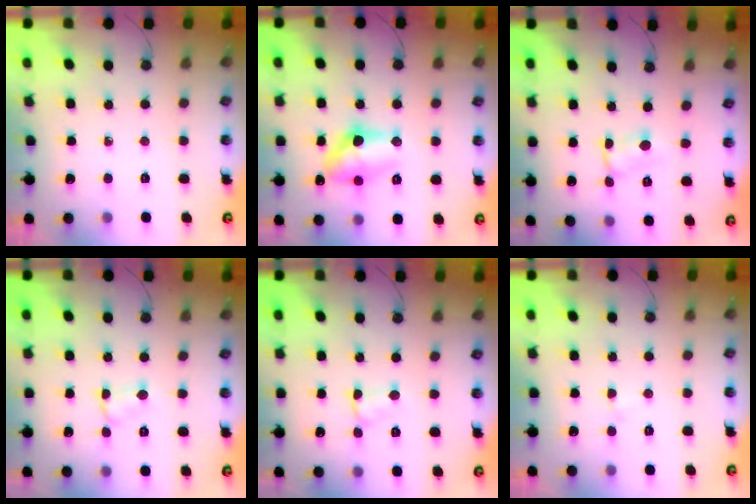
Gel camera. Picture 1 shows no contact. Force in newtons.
{"total": 12.5, "press": 12.5, "slide": 0.6}
{"total": 1.0, "press": 1.0, "slide": 0.2}
{"total": 2.9, "press": 2.9, "slide": 0.5}
{"total": 2.6, "press": 2.6, "slide": 0.4}
{"total": 1.7, "press": 1.7, "slide": 0.3}